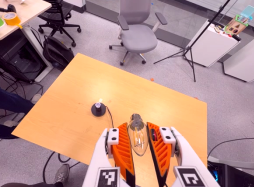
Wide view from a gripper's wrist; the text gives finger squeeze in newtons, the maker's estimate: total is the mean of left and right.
{"total": 12.3, "left": 13.8, "right": 10.9}